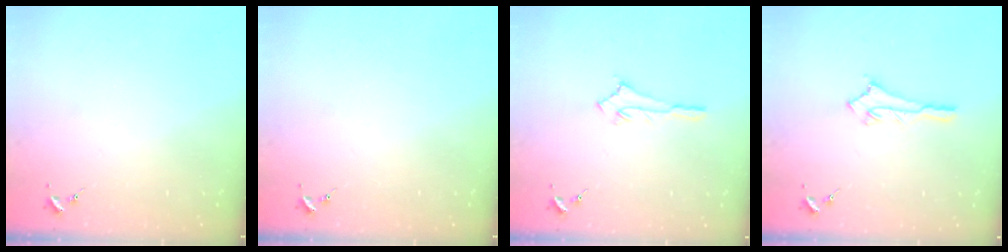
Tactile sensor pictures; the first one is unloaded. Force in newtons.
{"total": 0.0}
{"total": 2.8, "press": 2.8, "slide": 0.2}
{"total": 6.2, "press": 6.2, "slide": 0.5}